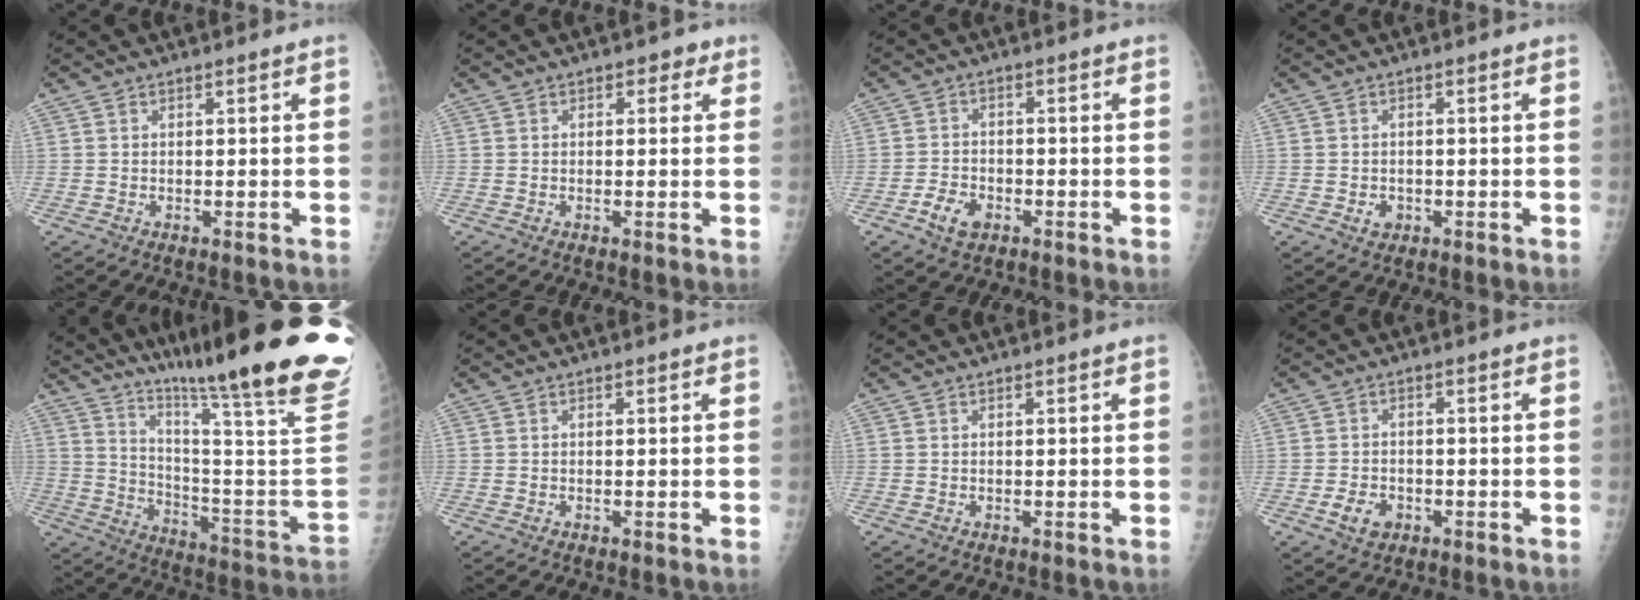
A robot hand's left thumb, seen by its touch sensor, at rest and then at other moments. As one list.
[{"total": 2.1, "force": [0.9, 1.5, 1.2], "torque": [0.004, 0.002, 0.005]}, {"total": 4.7, "force": [-2.4, 3.0, 2.7], "torque": [-0.043, 0.012, -0.042]}, {"total": 2.1, "force": [-0.7, 1.7, 1.0], "torque": [-0.006, 0.003, -0.005]}, {"total": 31.2, "force": [22.0, 1.6, 22.1], "torque": [-0.293, -0.132, 0.318]}, {"total": 0.0}, {"total": 0.0}, {"total": 4.1, "force": [-1.8, 2.9, 2.2], "torque": [-0.031, 0.007, -0.025]}]